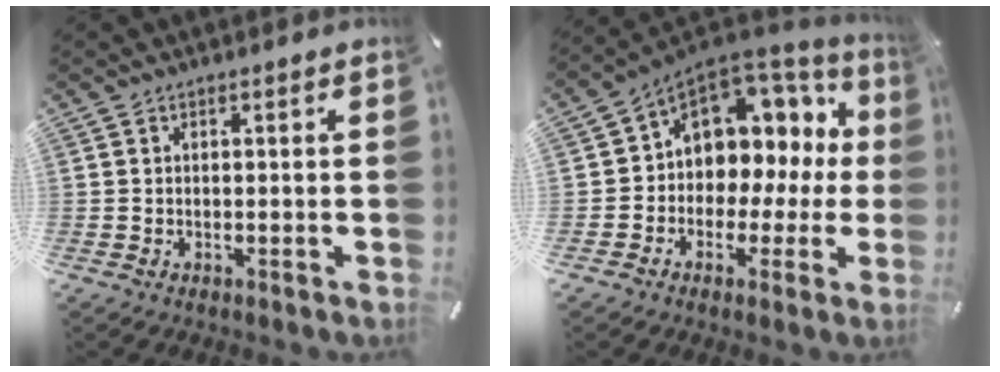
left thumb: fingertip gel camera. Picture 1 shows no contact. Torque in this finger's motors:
{"motor_torque": [0.70, 2.21, 0.54, 0.13, 0.16]}